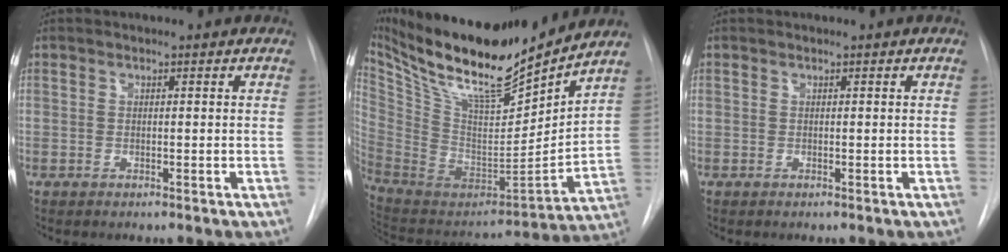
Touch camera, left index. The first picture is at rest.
{"total": 23.6, "force": [19.9, 3.2, 12.3], "torque": [-0.229, -0.026, 0.344]}
{"total": 0.0}